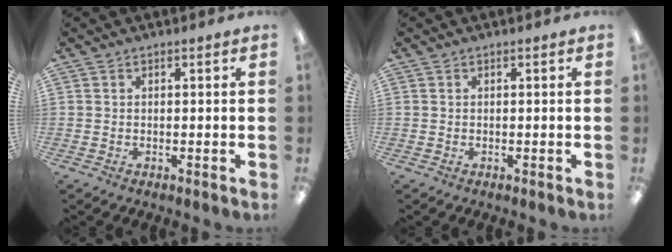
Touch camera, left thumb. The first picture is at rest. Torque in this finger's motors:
{"motor_torque": [-0.01, -0.01, 0.12, -0.02, 0.00]}